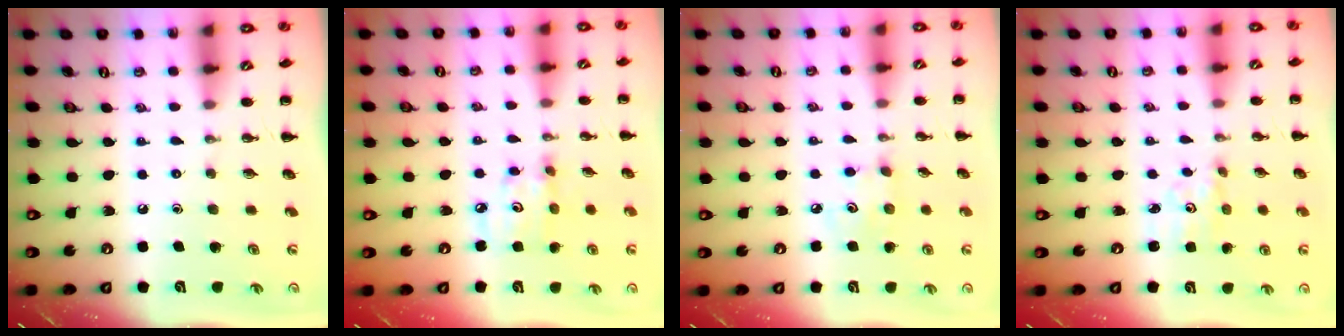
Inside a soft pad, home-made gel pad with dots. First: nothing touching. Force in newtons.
{"total": 5.1, "press": 5.1, "slide": 0.6}
{"total": 5.4, "press": 5.3, "slide": 1.0}
{"total": 2.4, "press": 2.3, "slide": 0.8}